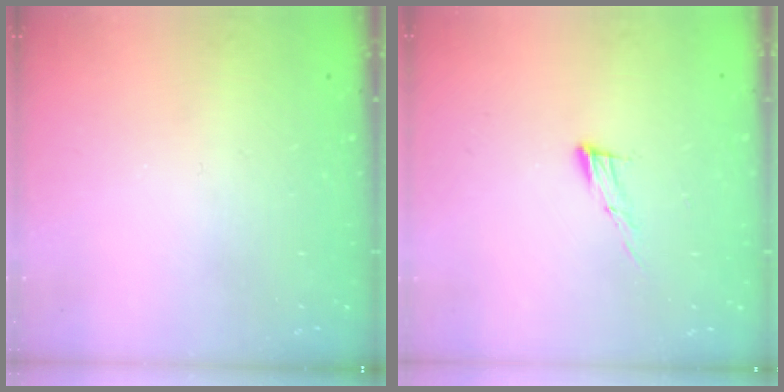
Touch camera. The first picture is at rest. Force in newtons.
{"total": 8.1, "press": 7.9, "slide": 1.6}